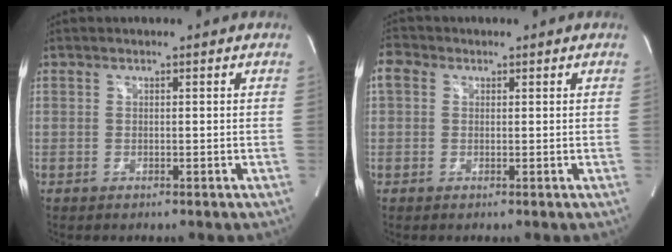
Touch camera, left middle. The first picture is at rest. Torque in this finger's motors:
{"motor_torque": [-0.08, -0.18, 0.29, 0.05]}